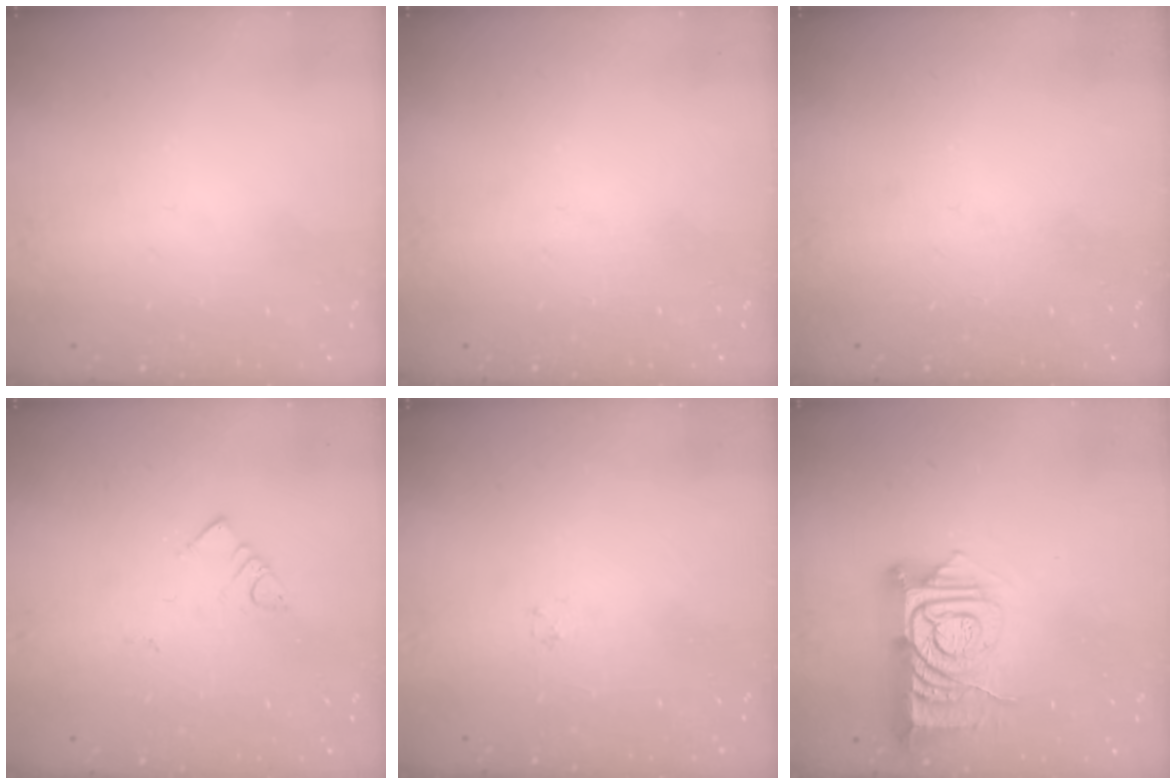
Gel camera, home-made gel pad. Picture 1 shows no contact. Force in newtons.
{"total": 0.0}
{"total": 0.0}
{"total": 2.9, "press": 2.9, "slide": 0.3}
{"total": 0.8, "press": 0.8, "slide": 0.2}
{"total": 13.0, "press": 13.0, "slide": 1.1}